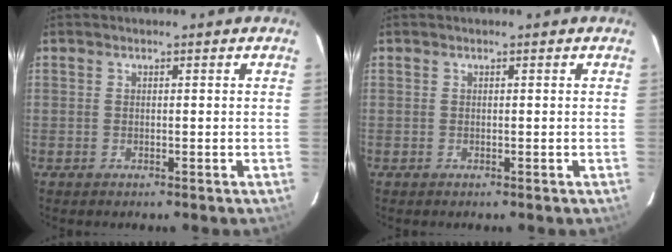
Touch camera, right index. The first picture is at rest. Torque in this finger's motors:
{"motor_torque": [0.00, 0.00, 0.02, 0.00]}